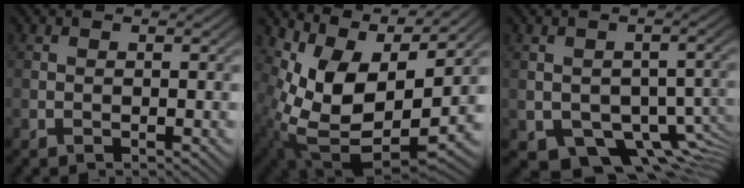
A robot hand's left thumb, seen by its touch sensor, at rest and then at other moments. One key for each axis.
{"total": 12.5, "fx": 3.6, "fy": 6.7, "fz": 10.0, "tx": -0.213, "ty": -0.018, "tz": 0.077}
{"total": 9.7, "fx": -4.1, "fy": 6.2, "fz": 6.3, "tx": -0.098, "ty": -0.027, "tz": -0.059}